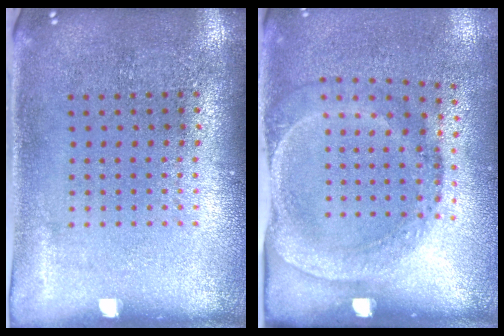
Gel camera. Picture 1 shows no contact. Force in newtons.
{"total": 1.8, "press": 1.2, "slide": 1.4}